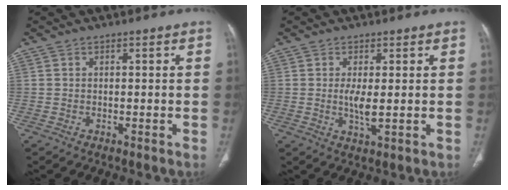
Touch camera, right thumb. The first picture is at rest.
{"total": 3.9, "force": [0.1, 1.0, 3.8], "torque": [-0.084, -0.013, 0.003]}